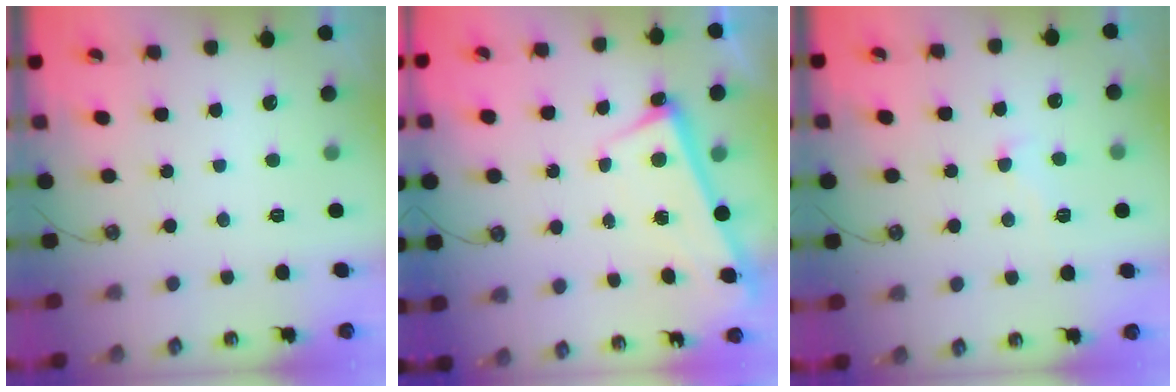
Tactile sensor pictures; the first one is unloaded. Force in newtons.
{"total": 2.6, "press": 2.5, "slide": 0.7}
{"total": 2.4, "press": 2.3, "slide": 0.7}